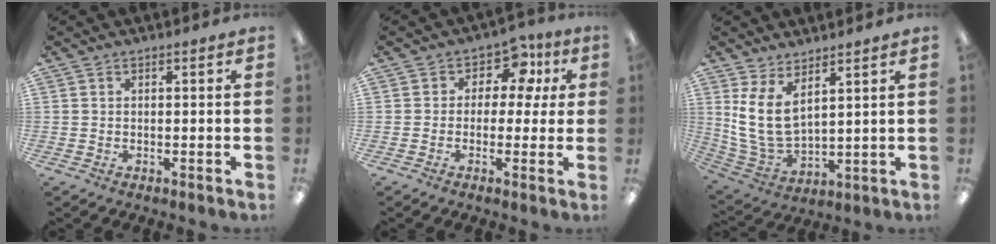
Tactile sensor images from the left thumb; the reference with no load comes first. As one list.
[{"total": 8.0, "force": [2.8, 6.0, 4.5], "torque": [-0.071, -0.007, 0.050]}, {"total": 11.2, "force": [5.2, 5.8, 8.0], "torque": [-0.187, -0.028, 0.097]}]